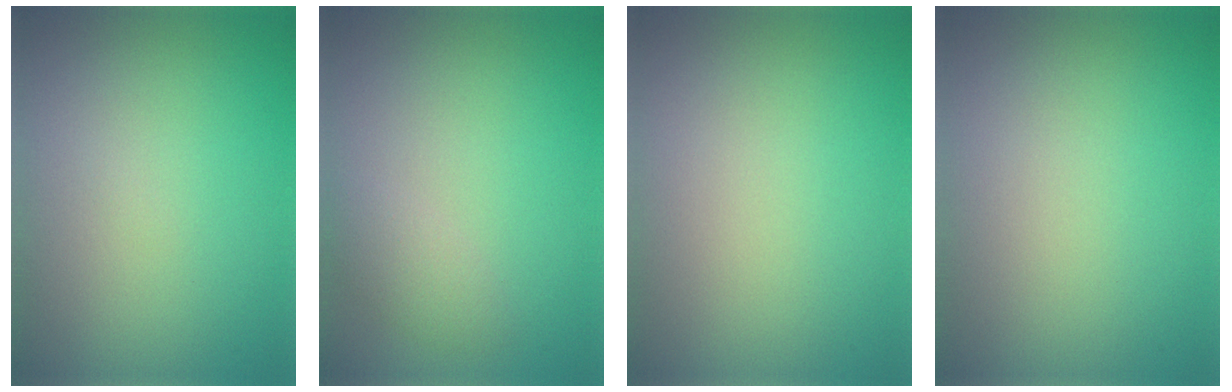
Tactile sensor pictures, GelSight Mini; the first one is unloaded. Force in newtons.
{"total": 1.5, "press": 1.5, "slide": 0.1}
{"total": 0.0}
{"total": 0.0}